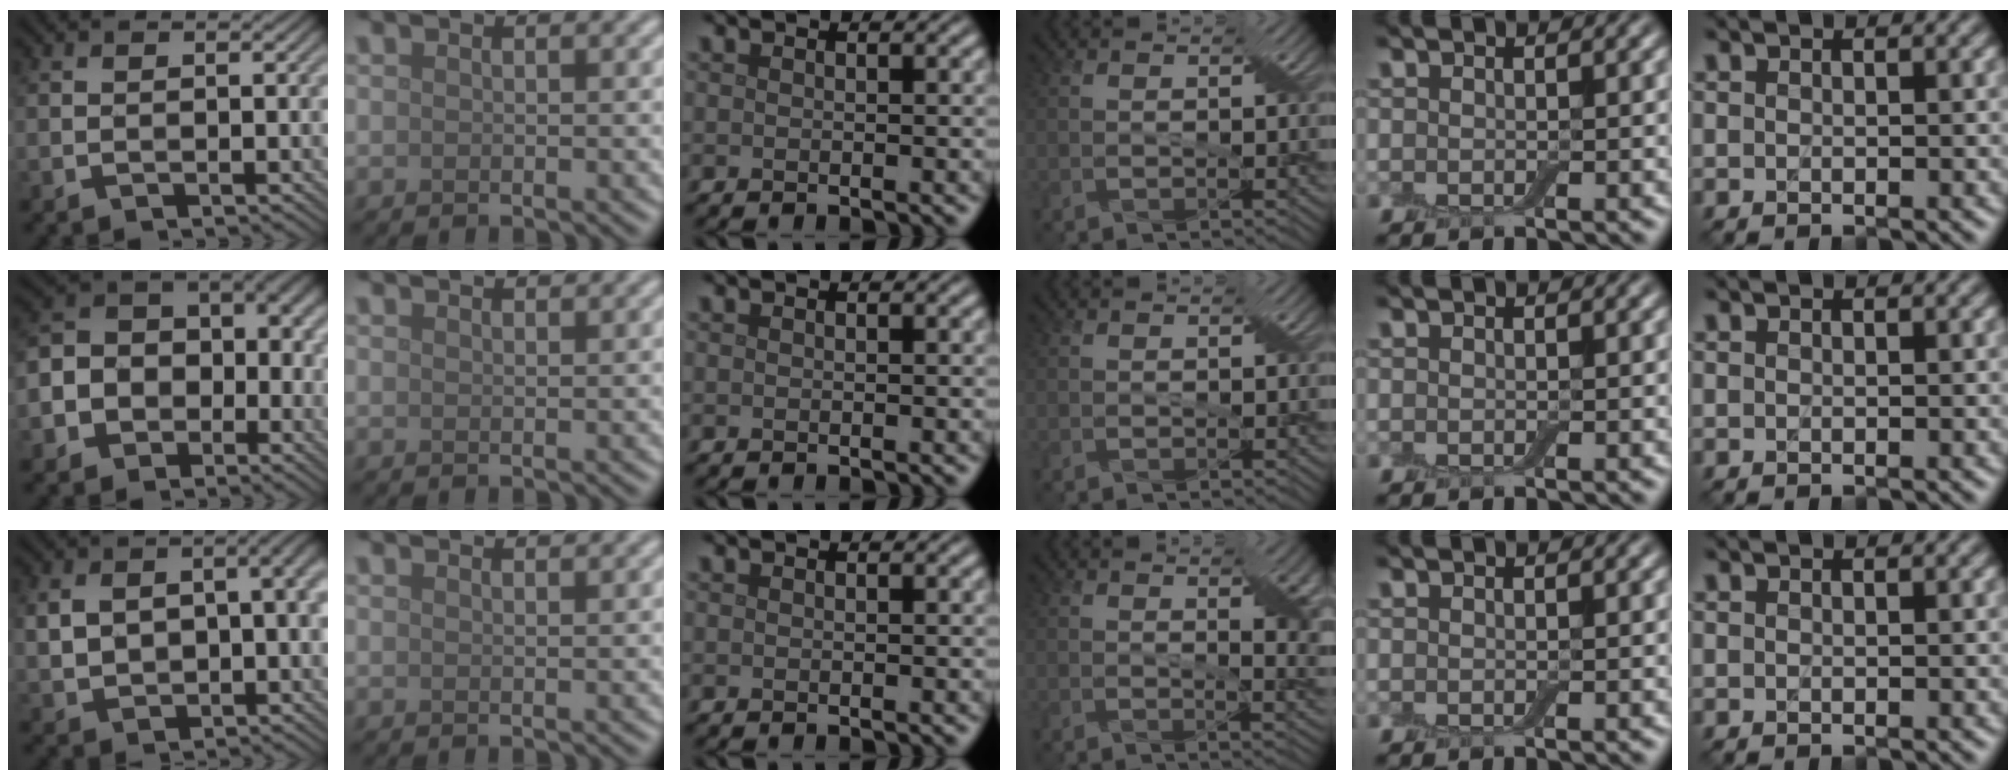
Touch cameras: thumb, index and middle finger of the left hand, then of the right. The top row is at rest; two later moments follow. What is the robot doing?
{"motion": "insert", "object": "backpack"}